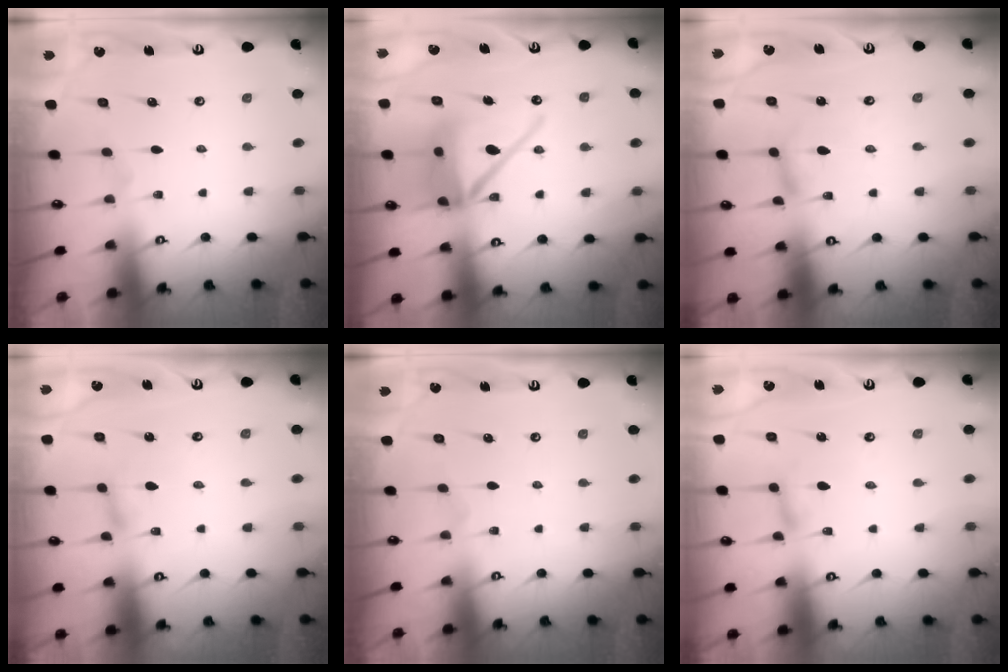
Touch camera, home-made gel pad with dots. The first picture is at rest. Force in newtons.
{"total": 14.9, "press": 14.8, "slide": 1.9}
{"total": 2.8, "press": 2.8, "slide": 0.2}
{"total": 2.0, "press": 2.0, "slide": 0.2}
{"total": 0.0}
{"total": 2.7, "press": 2.7, "slide": 0.1}